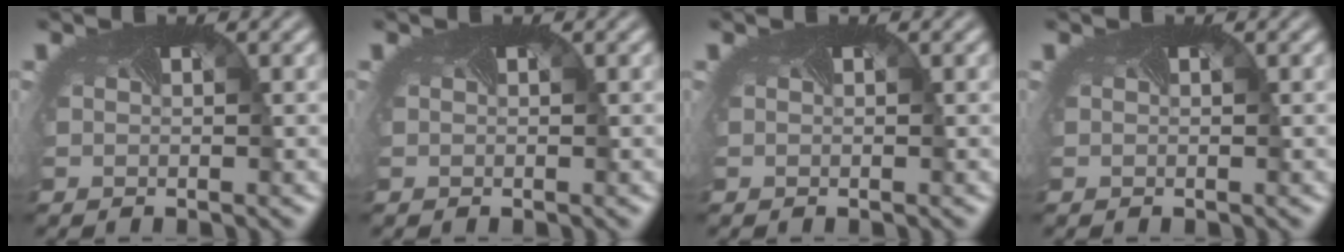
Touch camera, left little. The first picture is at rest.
{"total": 0.0}
{"total": 0.0}
{"total": 0.0}